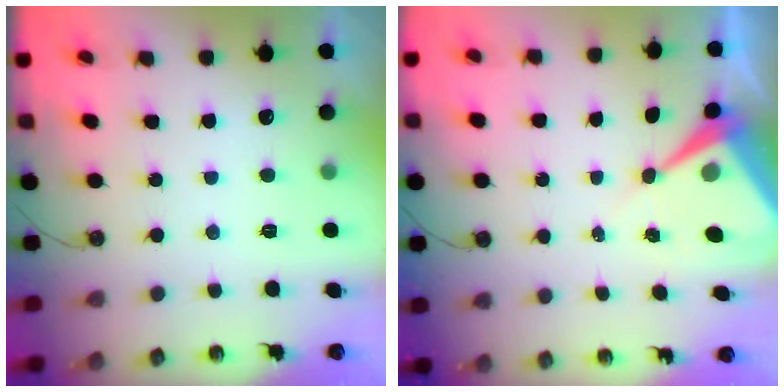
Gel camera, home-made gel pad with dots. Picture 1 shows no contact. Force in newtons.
{"total": 9.0, "press": 8.9, "slide": 0.8}